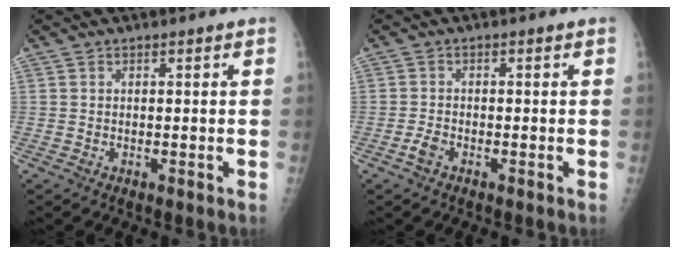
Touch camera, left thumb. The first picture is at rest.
{"total": 1.9, "force": [-1.2, 0.9, 1.2], "torque": [-0.030, 0.003, -0.025]}